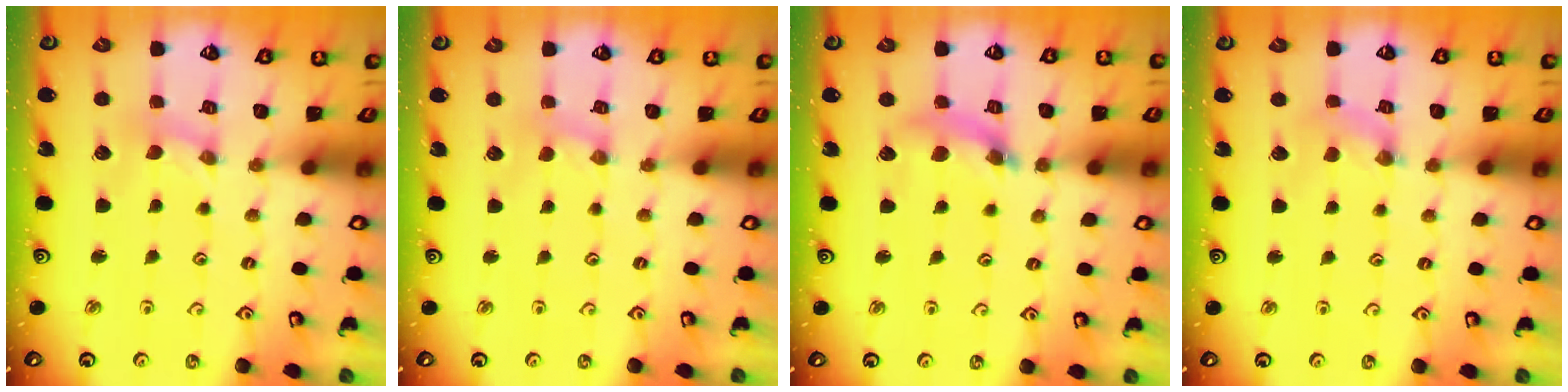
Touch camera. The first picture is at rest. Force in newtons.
{"total": 0.6, "press": 0.6, "slide": 0.1}
{"total": 9.2, "press": 9.2, "slide": 1.2}
{"total": 1.4, "press": 1.4, "slide": 0.2}